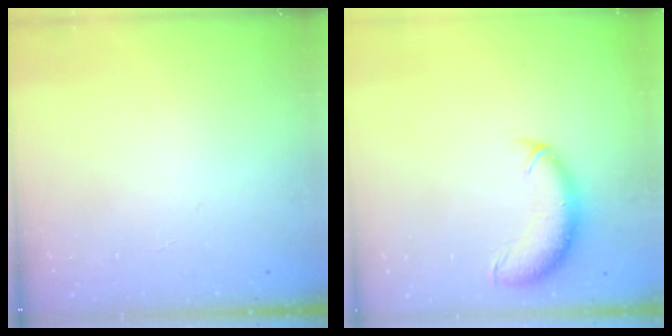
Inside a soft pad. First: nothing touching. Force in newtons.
{"total": 11.5, "press": 11.2, "slide": 2.6}